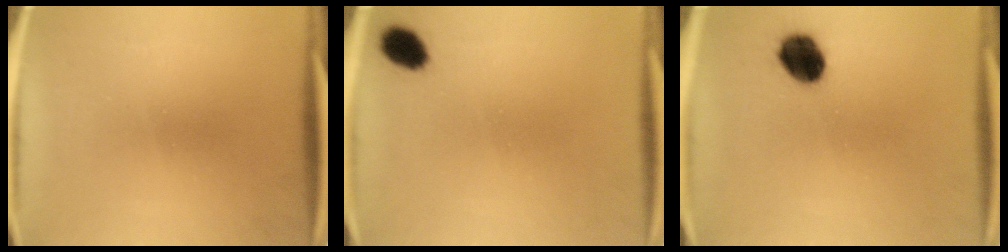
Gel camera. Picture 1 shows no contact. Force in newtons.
{"total": 4.8}
{"total": 8.5}